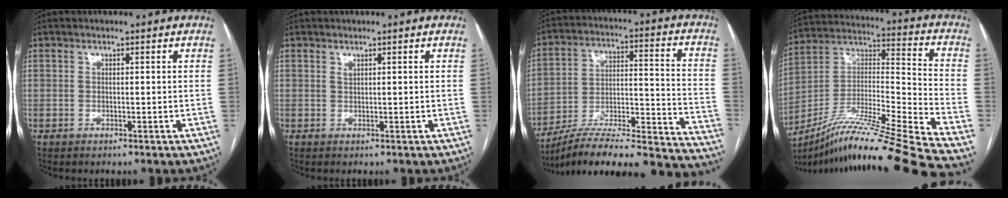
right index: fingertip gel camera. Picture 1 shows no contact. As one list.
[{"total": 0.6, "force": [0.5, 0.1, 0.3], "torque": [-0.009, -0.003, 0.010]}, {"total": 30.0, "force": [-26.9, 2.3, 13.0], "torque": [-0.128, 0.002, -0.387]}, {"total": 25.3, "force": [-21.1, -2.4, 13.8], "torque": [-0.218, -0.015, -0.361]}]